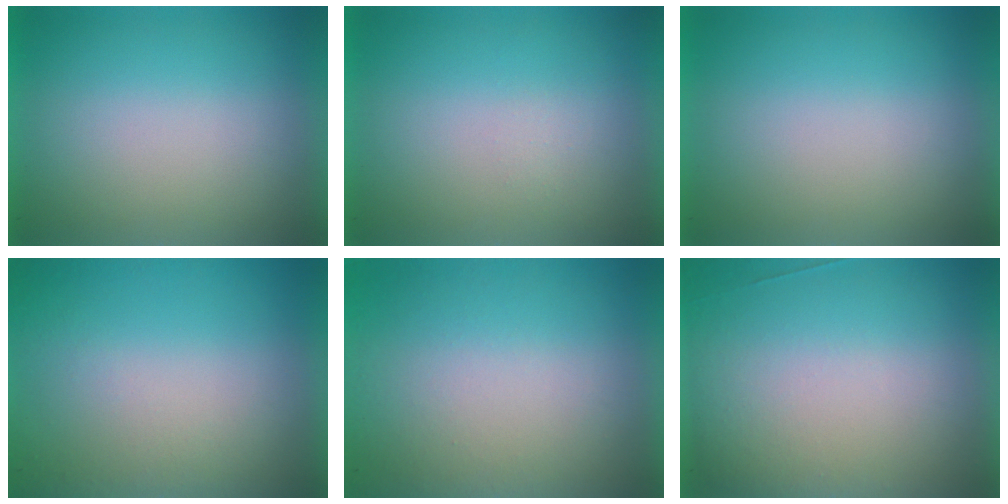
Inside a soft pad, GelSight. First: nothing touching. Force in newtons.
{"total": 1.3}
{"total": 0.0}
{"total": 5.0}
{"total": 8.1}
{"total": 1.7}